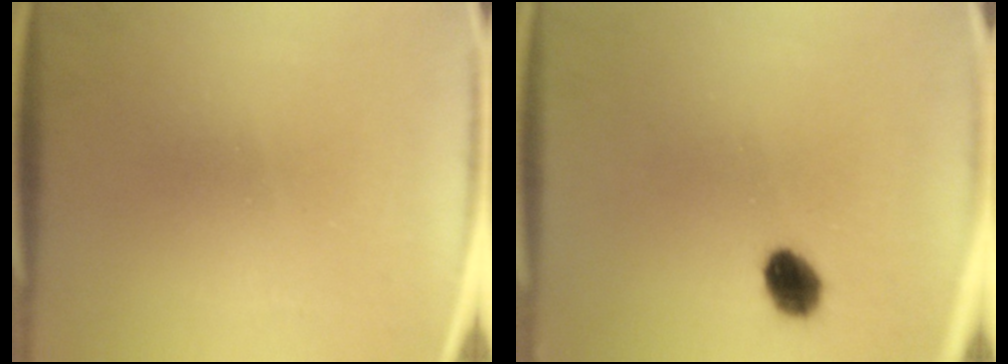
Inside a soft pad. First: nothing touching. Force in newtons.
{"total": 5.3}